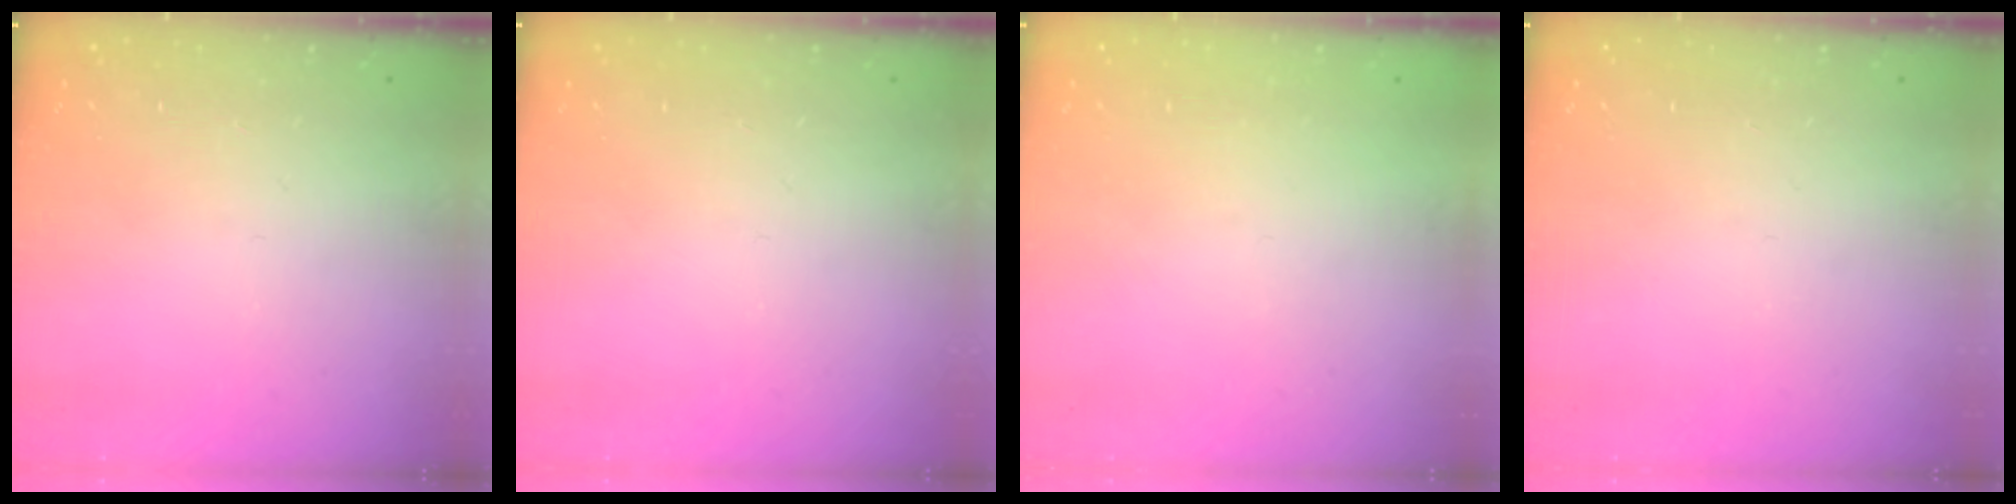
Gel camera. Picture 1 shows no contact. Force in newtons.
{"total": 0.0}
{"total": 1.6, "press": 1.6, "slide": 0.2}
{"total": 0.0}